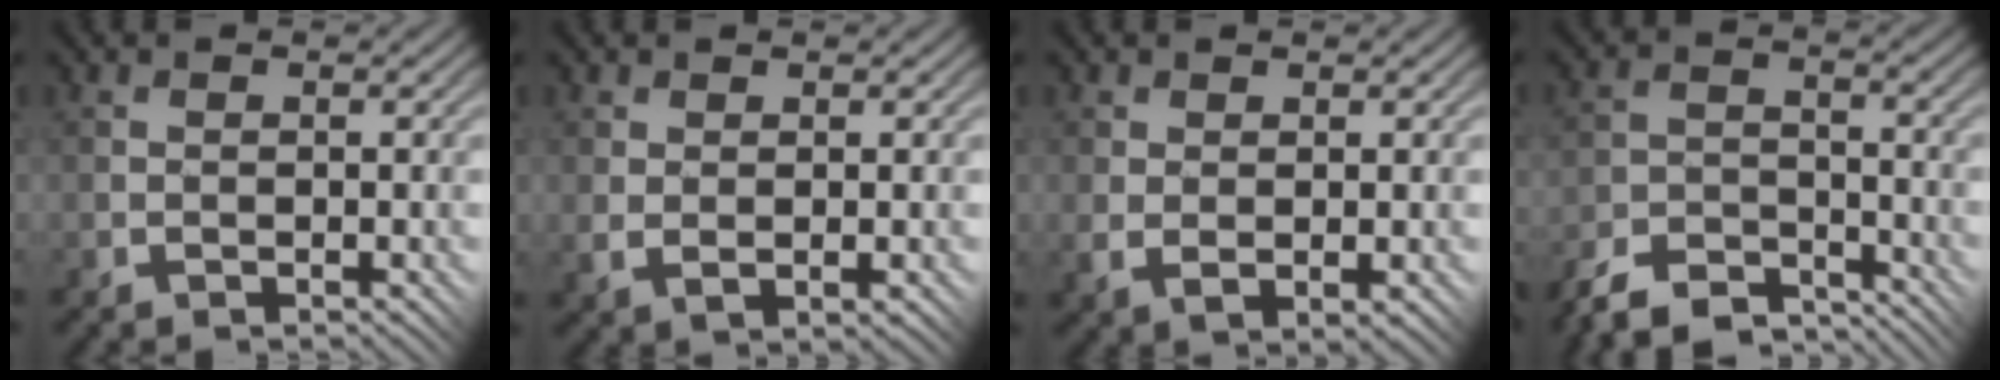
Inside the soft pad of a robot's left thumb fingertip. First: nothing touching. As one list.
[{"total": 2.5, "force": [0.1, 1.4, 2.1], "torque": [-0.046, -0.011, 0.010]}, {"total": 3.0, "force": [-0.1, 1.7, 2.5], "torque": [-0.053, -0.011, 0.004]}, {"total": 8.0, "force": [-7.5, 2.0, 2.2], "torque": [-0.045, -0.003, -0.141]}]